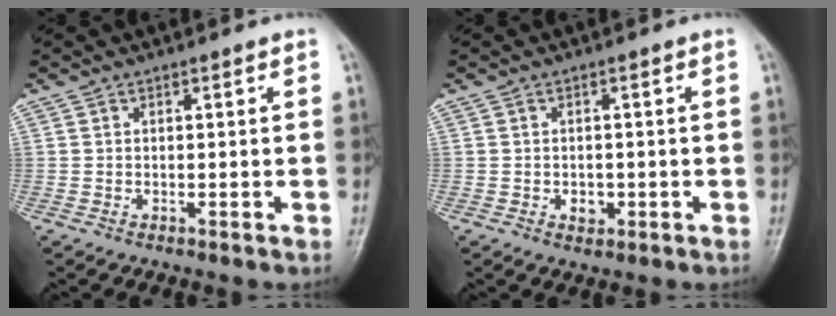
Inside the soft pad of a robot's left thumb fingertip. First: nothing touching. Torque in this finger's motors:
{"motor_torque": [-0.06, 0.06, 0.05, 0.04, 0.00]}